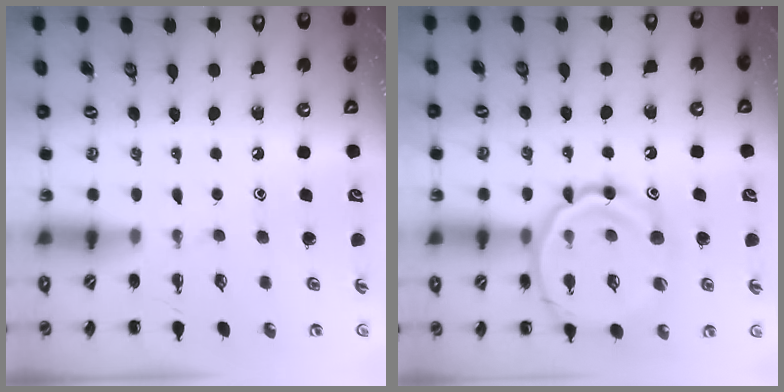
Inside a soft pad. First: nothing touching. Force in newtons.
{"total": 17.7, "press": 17.5, "slide": 2.1}